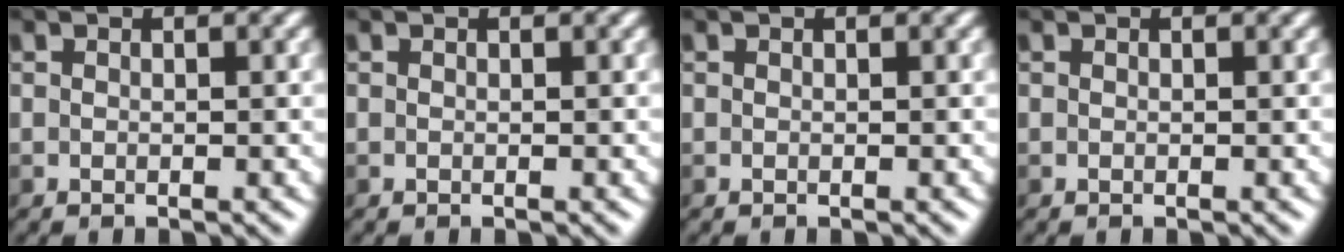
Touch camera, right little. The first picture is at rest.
{"total": 0.0}
{"total": 0.0}
{"total": 0.0}